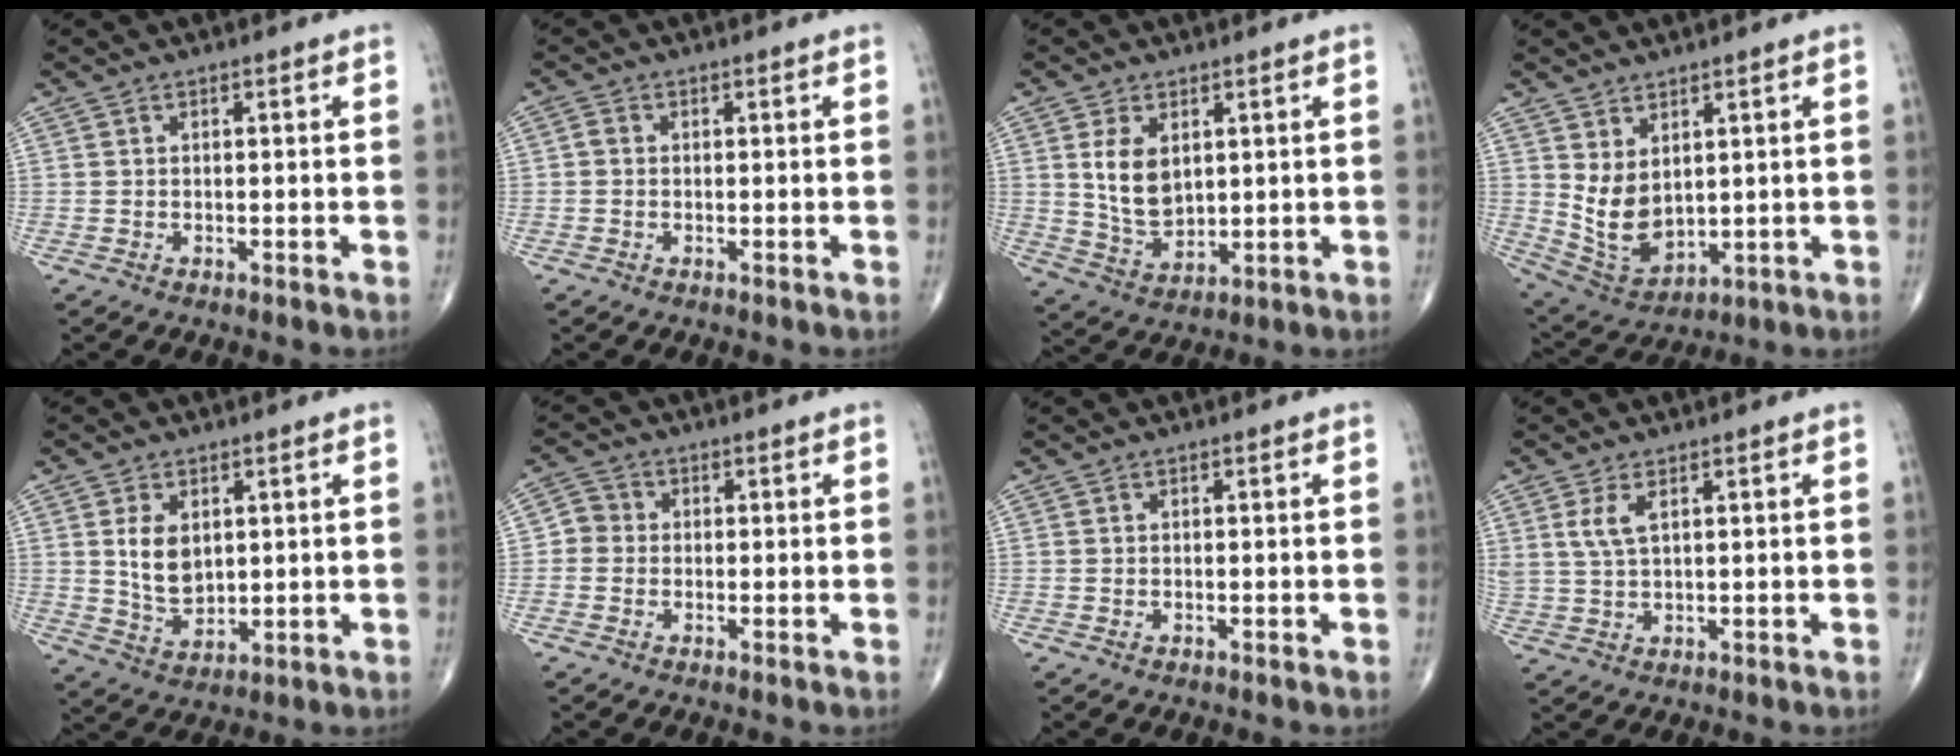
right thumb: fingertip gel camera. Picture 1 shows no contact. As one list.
[{"total": 1.1, "force": [-0.1, 0.9, 0.6], "torque": [-0.006, 0.002, -0.006]}, {"total": 8.4, "force": [2.3, 5.1, 6.2], "torque": [-0.102, -0.018, 0.057]}, {"total": 8.4, "force": [2.3, 5.2, 6.3], "torque": [-0.103, -0.026, 0.069]}, {"total": 7.2, "force": [1.8, 4.6, 5.2], "torque": [-0.078, -0.017, 0.044]}, {"total": 3.2, "force": [-0.4, 3.0, 1.0], "torque": [0.000, 0.007, -0.019]}, {"total": 0.0}, {"total": 3.8, "force": [1.6, 1.6, 3.1], "torque": [-0.068, -0.003, 0.041]}]